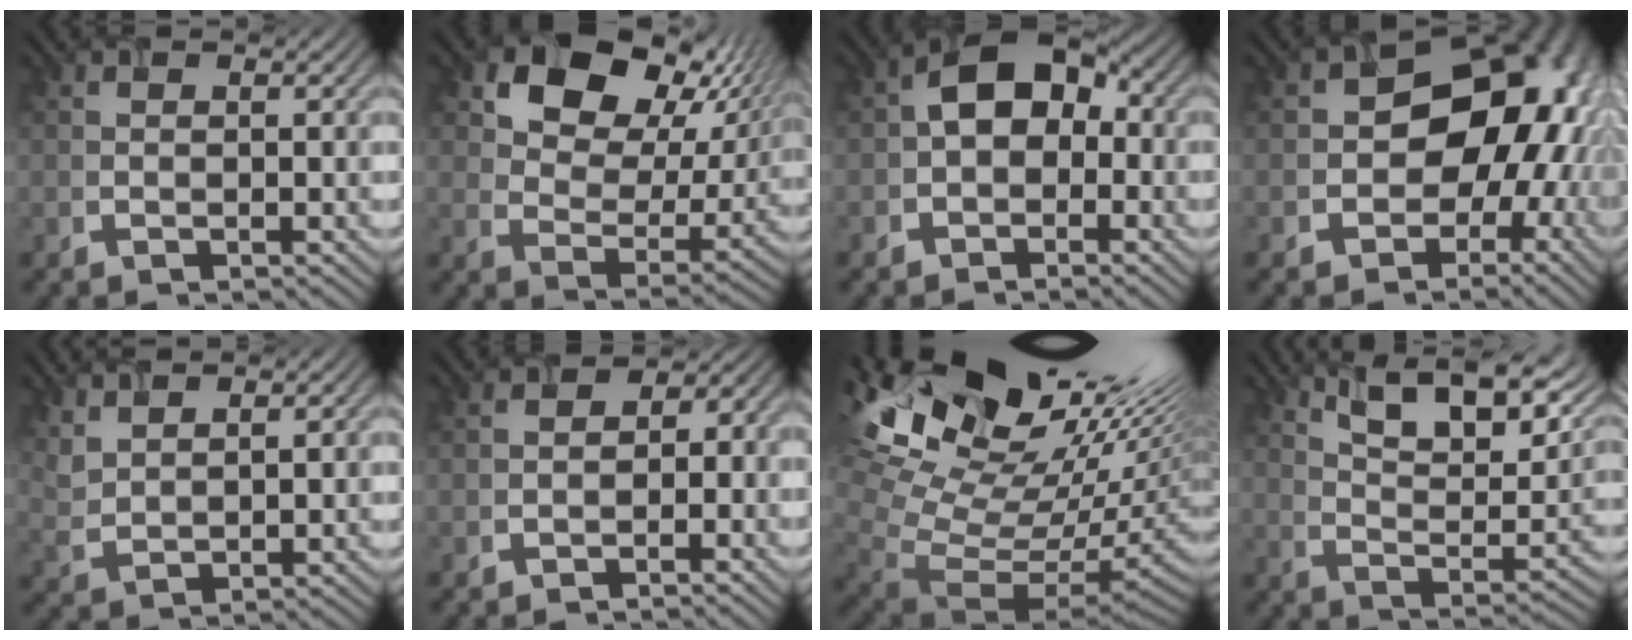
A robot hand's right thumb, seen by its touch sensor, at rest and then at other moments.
{"total": 15.5, "force": [8.4, 9.8, 8.6], "torque": [-0.153, 0.015, 0.129]}
{"total": 6.1, "force": [-0.6, 4.5, 4.1], "torque": [-0.066, 0.011, -0.018]}
{"total": 14.5, "force": [-1.0, 11.0, 9.4], "torque": [-0.088, -0.013, -0.035]}
{"total": 3.3, "force": [2.9, 0.9, 1.3], "torque": [-0.049, 0.001, 0.075]}
{"total": 2.6, "force": [-1.8, 1.6, 0.9], "torque": [-0.009, -0.005, -0.029]}
{"total": 18.1, "force": [6.9, 11.2, 12.4], "torque": [-0.229, 0.008, 0.192]}
{"total": 13.3, "force": [9.5, 4.0, 8.4], "torque": [-0.149, -0.009, 0.159]}